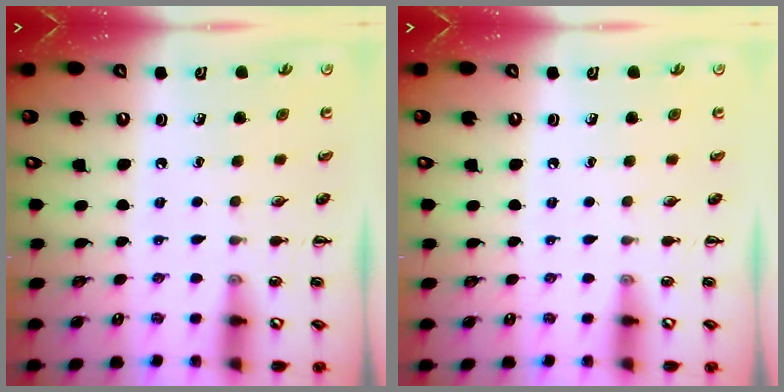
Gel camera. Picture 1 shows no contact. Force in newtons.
{"total": 0.0}